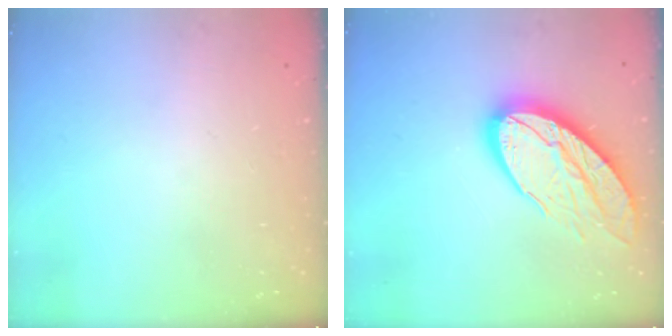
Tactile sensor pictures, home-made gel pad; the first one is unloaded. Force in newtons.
{"total": 18.8, "press": 18.8, "slide": 1.2}